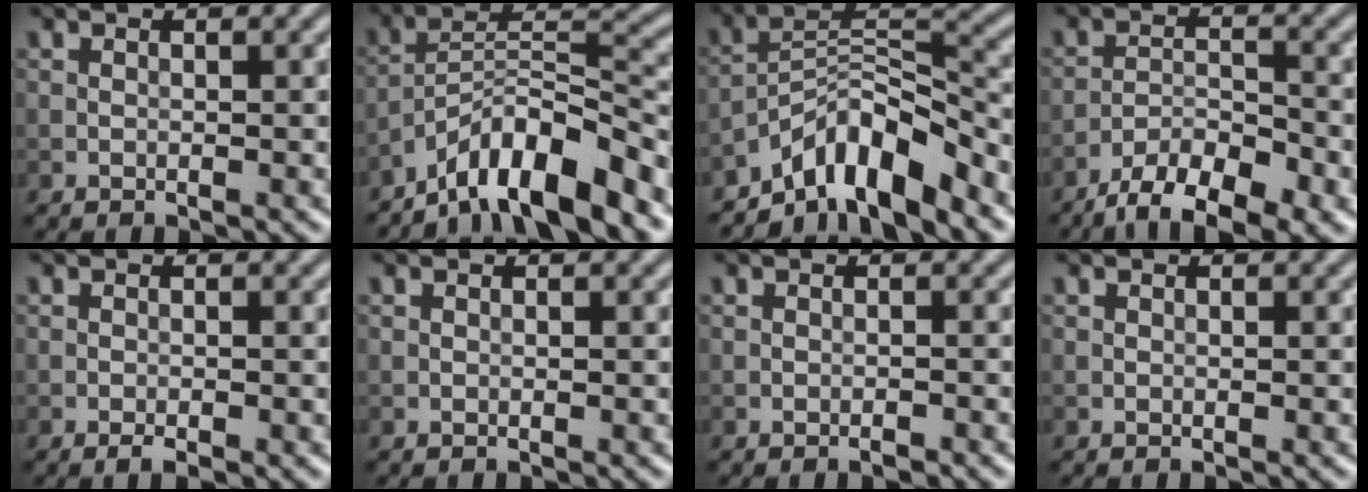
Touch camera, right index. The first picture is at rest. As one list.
[{"total": 9.6, "force": [-7.1, 2.1, 6.0], "torque": [-0.093, 0.011, -0.130]}, {"total": 8.0, "force": [-6.1, 2.2, 4.7], "torque": [-0.066, 0.007, -0.116]}, {"total": 6.8, "force": [-4.8, 2.2, 4.3], "torque": [-0.071, 0.000, -0.085]}, {"total": 1.1, "force": [-0.6, 0.3, 0.8], "torque": [-0.014, -0.001, -0.009]}, {"total": 0.0}, {"total": 0.6, "force": [-0.5, 0.1, 0.3], "torque": [-0.005, 0.002, -0.007]}, {"total": 0.0}]